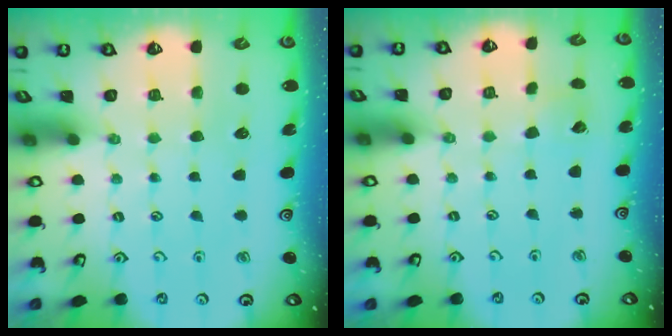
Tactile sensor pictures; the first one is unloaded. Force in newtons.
{"total": 3.8, "press": 3.8, "slide": 0.4}